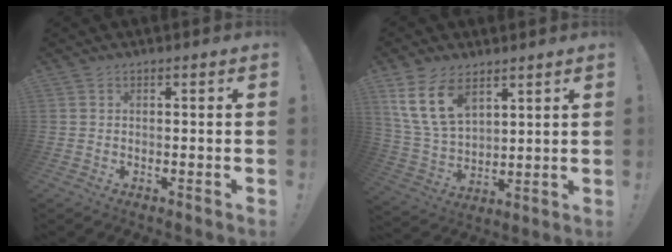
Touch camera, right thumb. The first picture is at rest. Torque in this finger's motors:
{"motor_torque": [-0.25, 0.68, 0.41, 0.04, 0.18]}